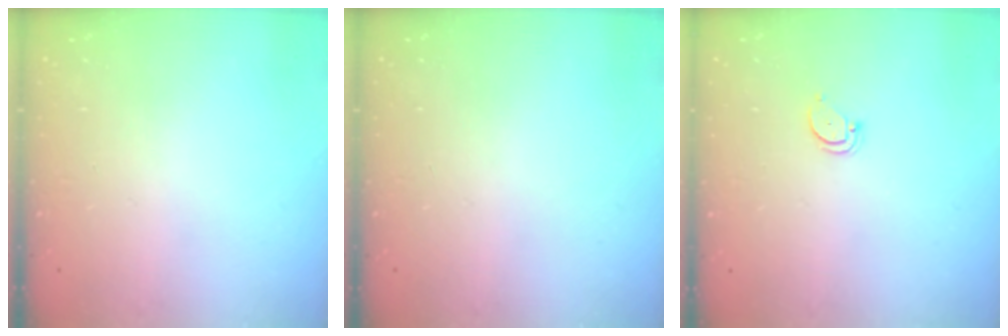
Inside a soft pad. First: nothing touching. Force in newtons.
{"total": 0.0}
{"total": 2.6, "press": 2.6, "slide": 0.1}